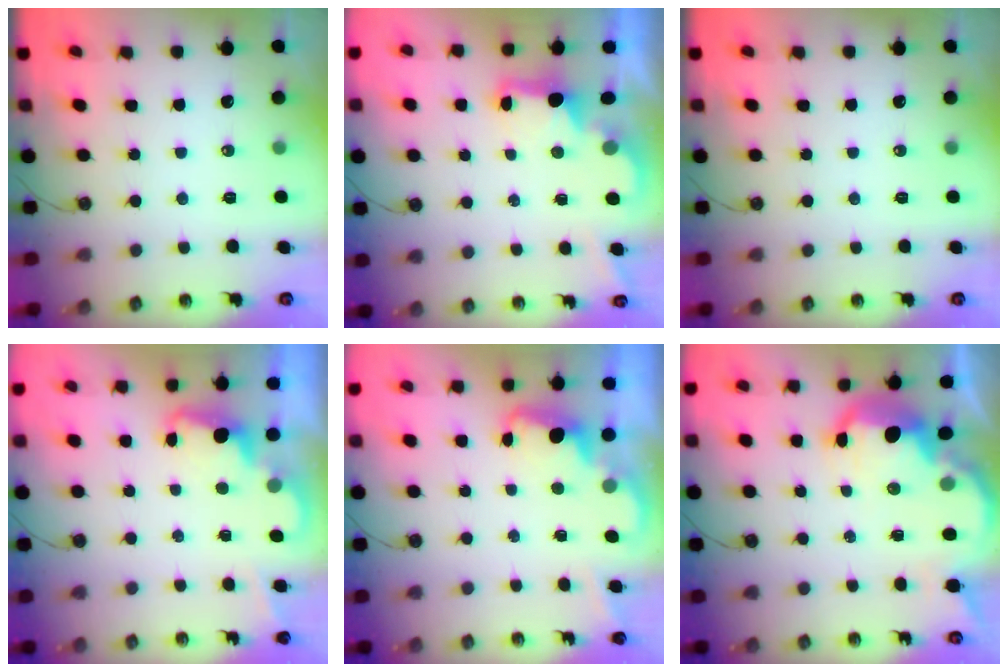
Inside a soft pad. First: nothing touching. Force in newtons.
{"total": 2.3, "press": 2.2, "slide": 0.8}
{"total": 0.0}
{"total": 2.5, "press": 2.4, "slide": 0.5}
{"total": 2.3, "press": 2.2, "slide": 0.5}
{"total": 9.8, "press": 9.8, "slide": 0.6}